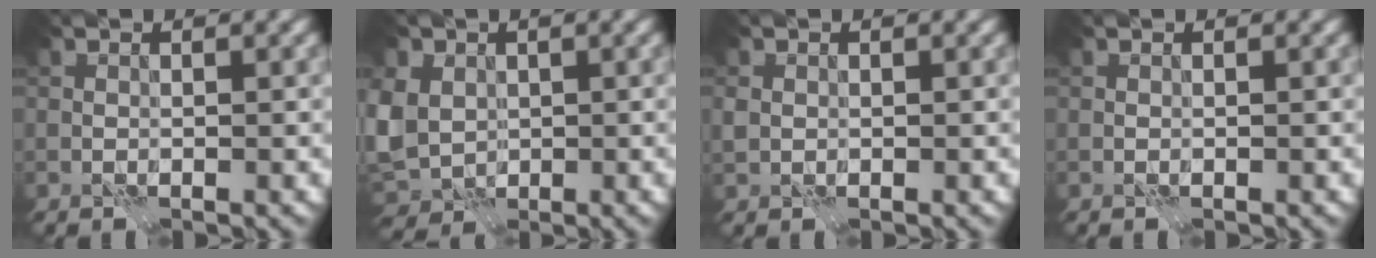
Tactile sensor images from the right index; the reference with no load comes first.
{"total": 7.1, "force": [0.3, 5.8, 4.1], "torque": [-0.106, -0.002, -0.003]}
{"total": 0.9, "force": [0.2, 0.9, 0.3], "torque": [-0.007, 0.001, 0.003]}
{"total": 0.0}